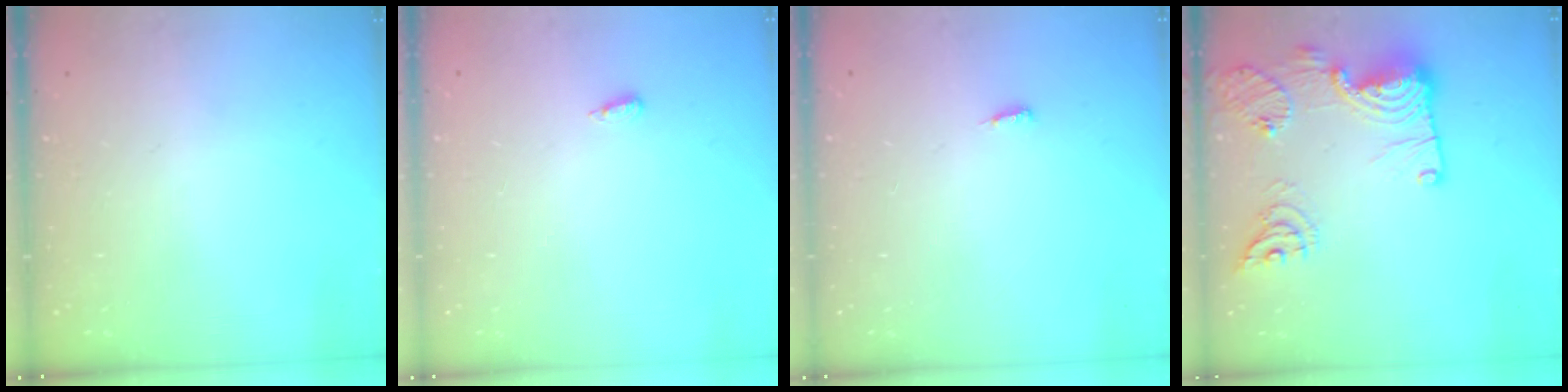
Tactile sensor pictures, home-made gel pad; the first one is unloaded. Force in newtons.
{"total": 4.4, "press": 3.4, "slide": 2.9}
{"total": 4.3, "press": 4.1, "slide": 1.3}
{"total": 19.1, "press": 18.3, "slide": 5.5}